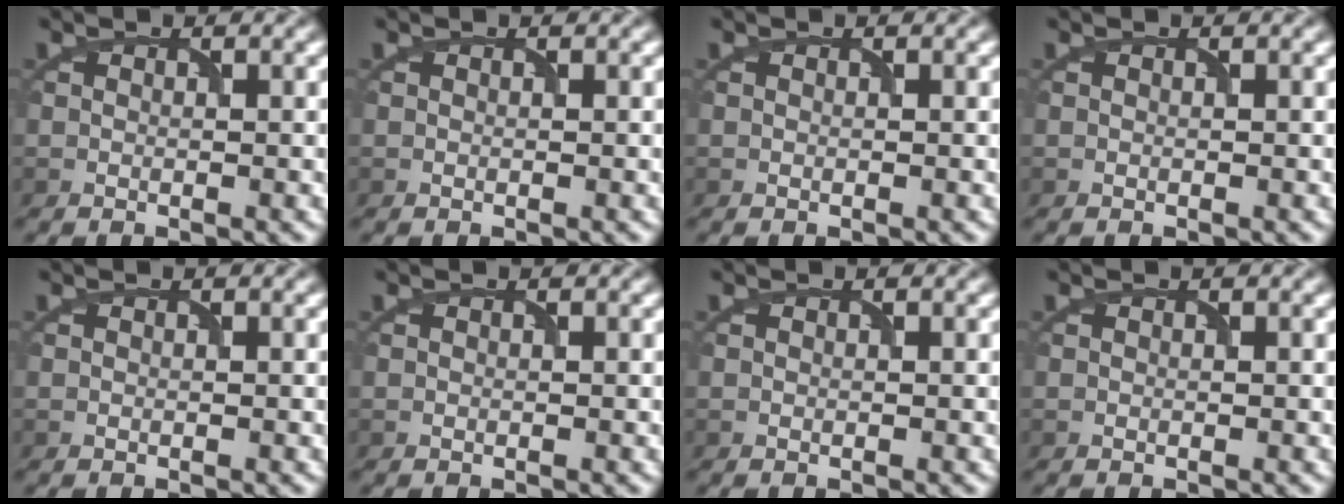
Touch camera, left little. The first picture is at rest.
{"total": 0.0}
{"total": 0.0}
{"total": 0.0}
{"total": 0.0}
{"total": 0.0}
{"total": 0.0}
{"total": 0.0}